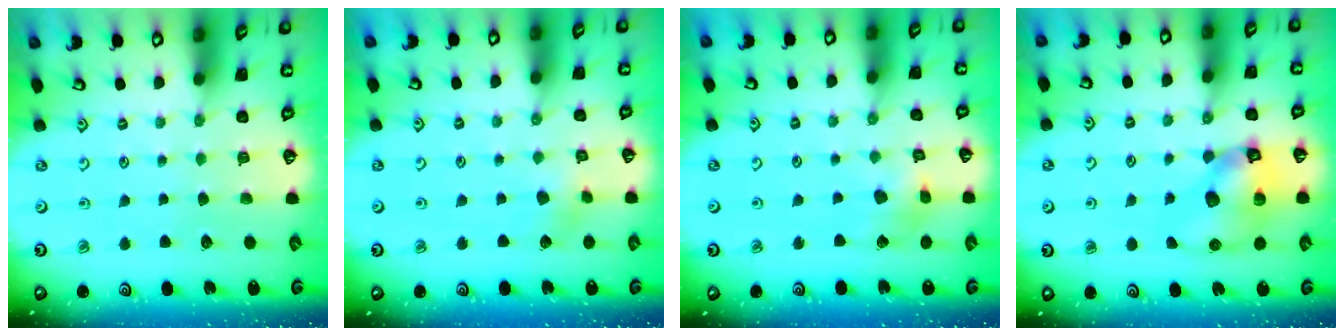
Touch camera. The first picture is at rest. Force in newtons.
{"total": 4.1, "press": 4.1, "slide": 0.2}
{"total": 7.0, "press": 6.9, "slide": 0.5}
{"total": 12.4, "press": 12.2, "slide": 2.1}